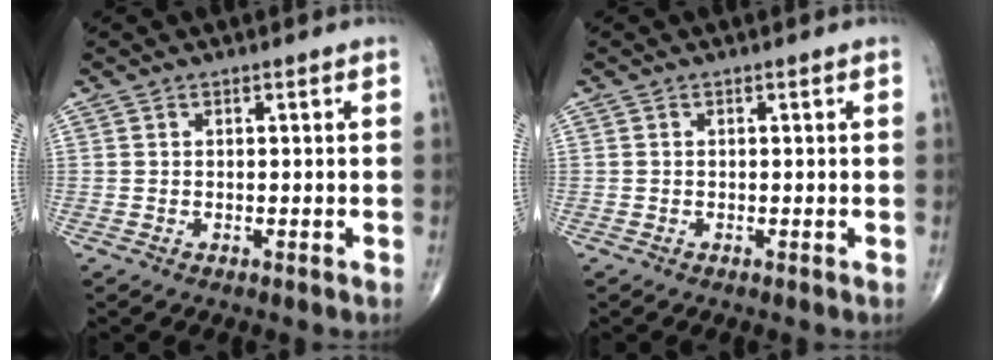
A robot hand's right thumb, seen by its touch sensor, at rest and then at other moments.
{"total": 0.0}